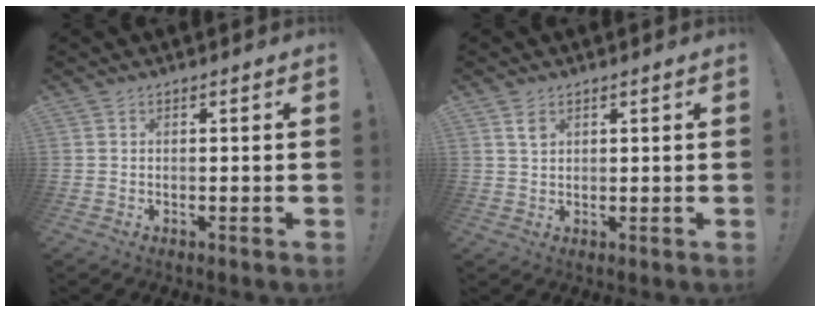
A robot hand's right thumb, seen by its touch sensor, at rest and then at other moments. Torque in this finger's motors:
{"motor_torque": [0.29, 0.19, -0.29, 0.22, -0.06]}